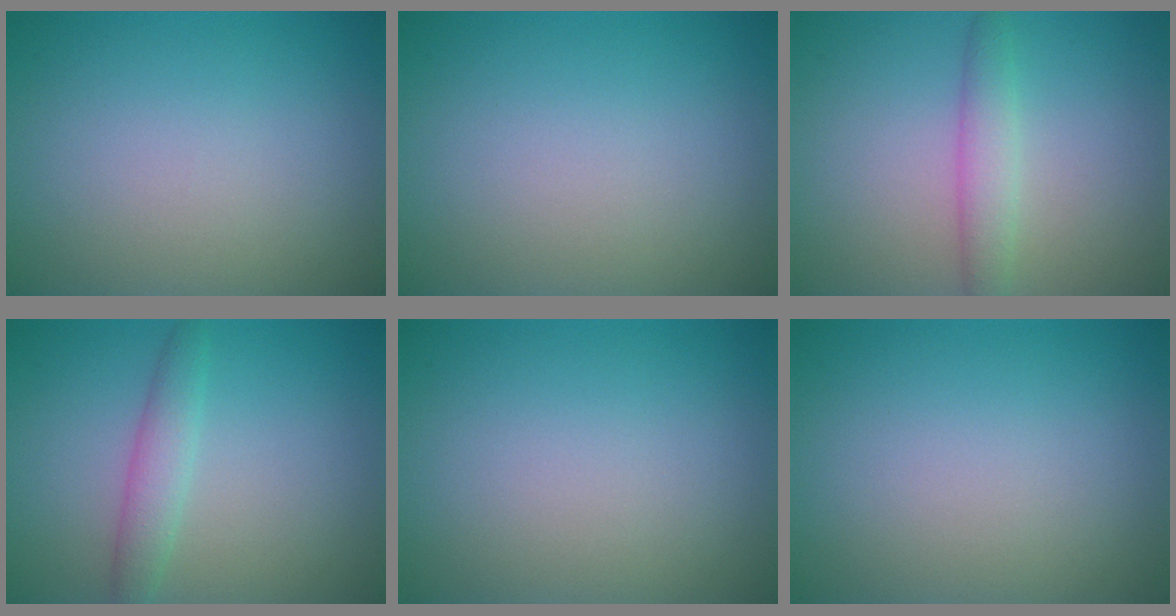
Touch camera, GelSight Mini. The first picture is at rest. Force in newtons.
{"total": 0.0}
{"total": 2.4, "press": 2.4, "slide": 0.1}
{"total": 2.3, "press": 2.3, "slide": 0.1}
{"total": 0.0}
{"total": 0.0}